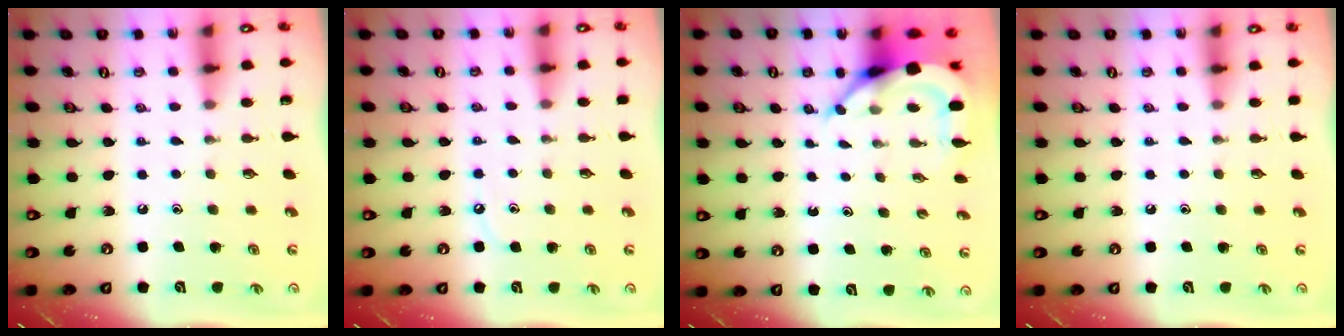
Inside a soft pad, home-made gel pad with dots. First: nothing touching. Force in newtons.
{"total": 4.8, "press": 4.8, "slide": 0.6}
{"total": 6.6, "press": 6.6, "slide": 0.5}
{"total": 2.2, "press": 2.2, "slide": 0.3}